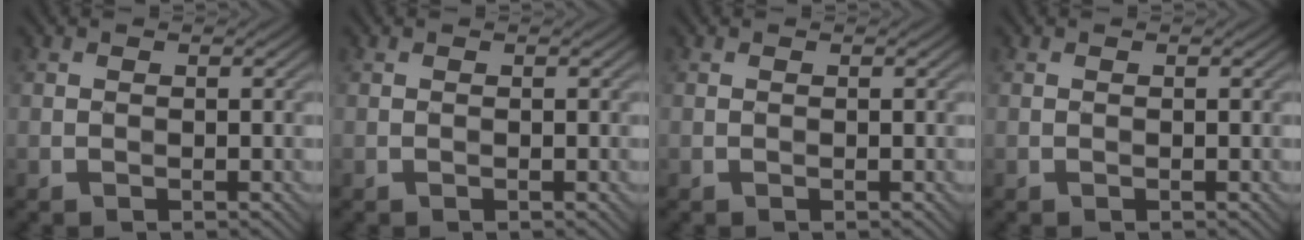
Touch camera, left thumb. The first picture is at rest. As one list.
[{"total": 0.0}, {"total": 0.0}, {"total": 0.0}]